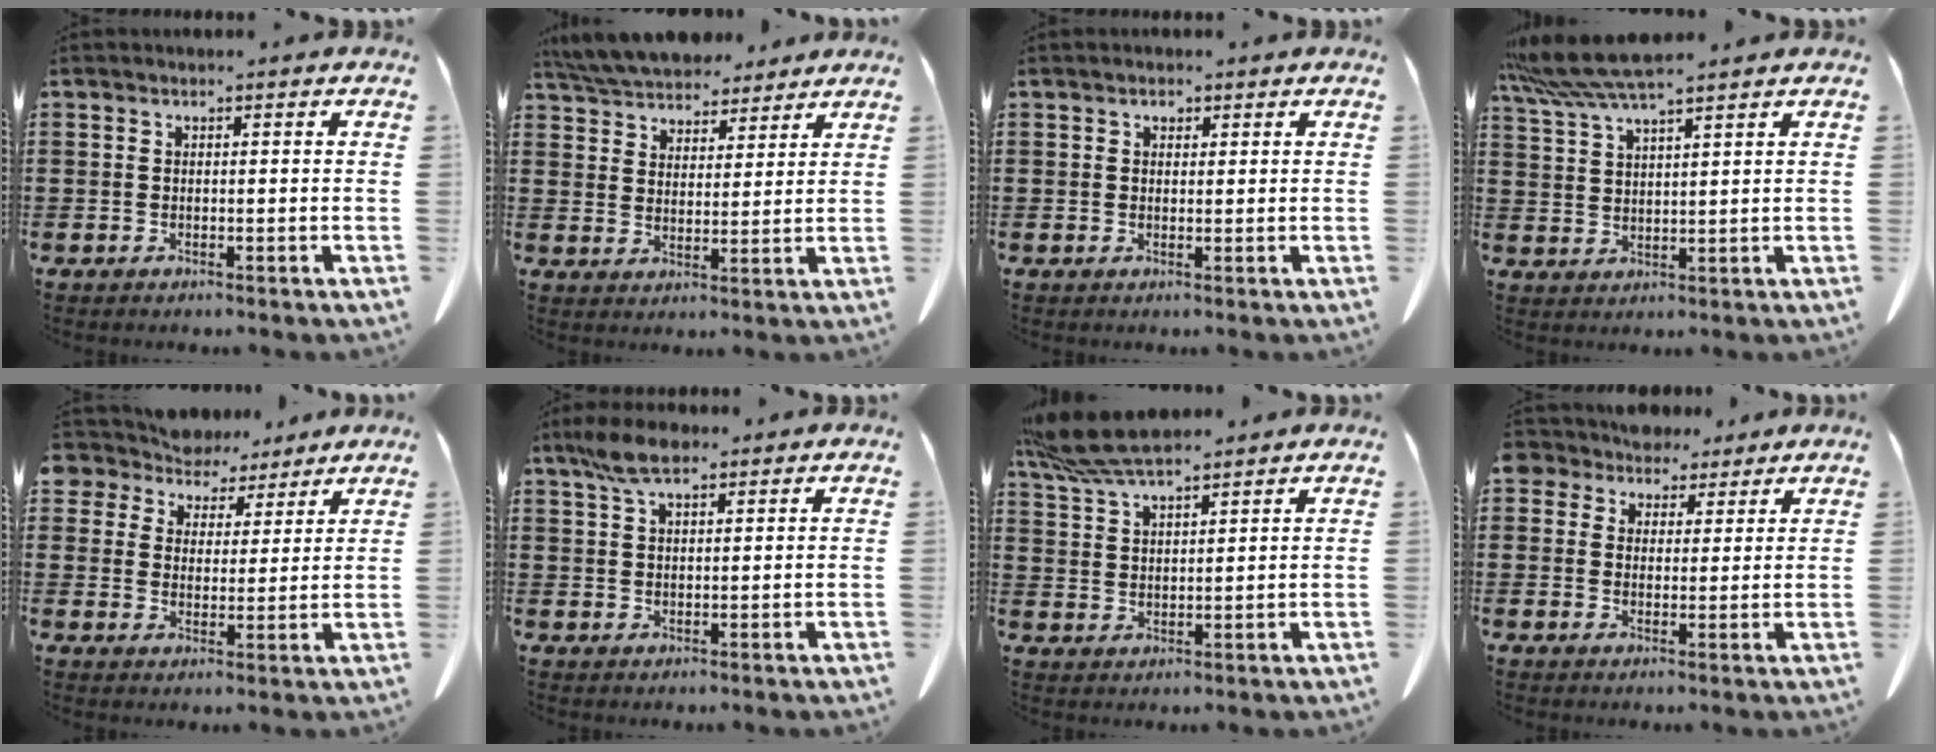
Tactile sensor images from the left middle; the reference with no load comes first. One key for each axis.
{"total": 7.0, "fx": 6.6, "fy": 1.8, "fz": 1.3, "tx": -0.053, "ty": -0.022, "tz": 0.125}
{"total": 2.6, "fx": 0.8, "fy": 0.3, "fz": 2.5, "tx": -0.051, "ty": 0.005, "tz": 0.012}
{"total": 7.1, "fx": 5.9, "fy": 0.1, "fz": 3.9, "tx": -0.091, "ty": -0.016, "tz": 0.107}
{"total": 5.9, "fx": 5.3, "fy": 2.6, "fz": 0.1, "tx": -0.037, "ty": -0.024, "tz": 0.096}
{"total": 5.5, "fx": 3.6, "fy": 2.0, "fz": 3.7, "tx": -0.081, "ty": 0.007, "tz": 0.066}
{"total": 7.9, "fx": 6.7, "fy": 1.5, "fz": 3.9, "tx": -0.096, "ty": -0.011, "tz": 0.126}
{"total": 4.8, "fx": 3.9, "fy": 2.8, "fz": 0.7, "tx": -0.026, "ty": 0.003, "tz": 0.071}